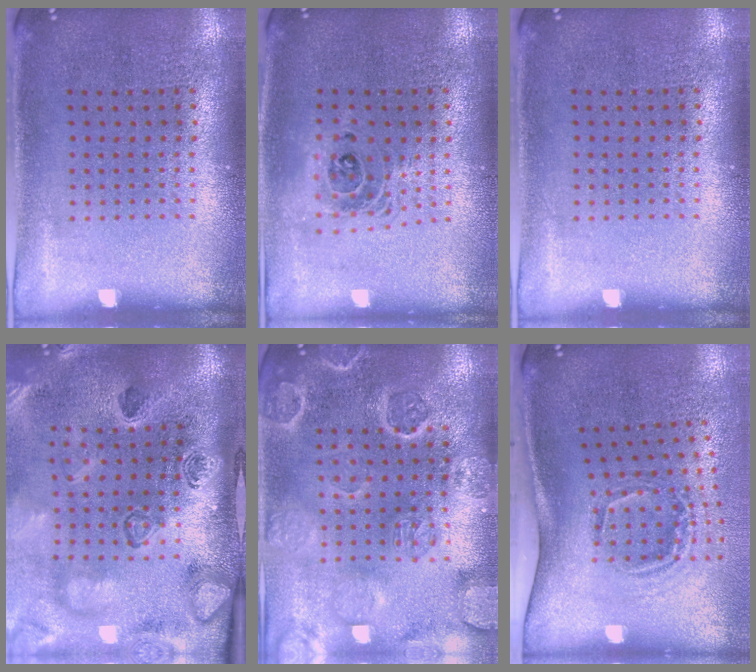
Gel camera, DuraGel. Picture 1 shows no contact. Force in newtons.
{"total": 1.5, "press": 1.3, "slide": 0.9}
{"total": 0.0}
{"total": 4.6, "press": 3.2, "slide": 3.3}
{"total": 3.3, "press": 3.1, "slide": 1.0}
{"total": 2.0, "press": 1.3, "slide": 1.6}